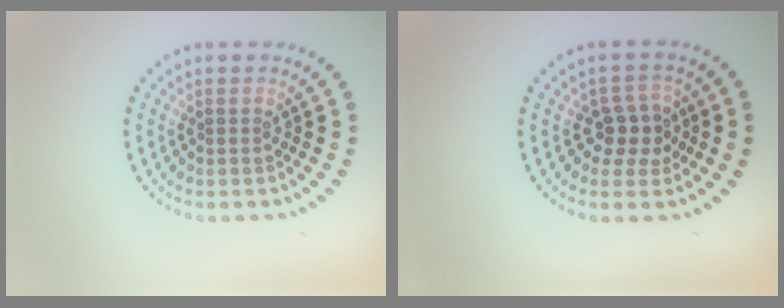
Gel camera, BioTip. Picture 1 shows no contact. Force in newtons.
{"total": 2.8, "press": 2.6, "slide": 1.1}